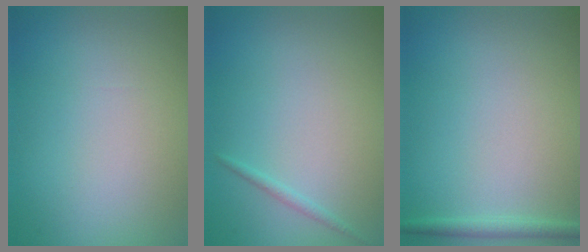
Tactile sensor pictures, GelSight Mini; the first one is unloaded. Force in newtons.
{"total": 0.7, "press": 0.7, "slide": 0.0}
{"total": 1.3, "press": 1.3, "slide": 0.1}